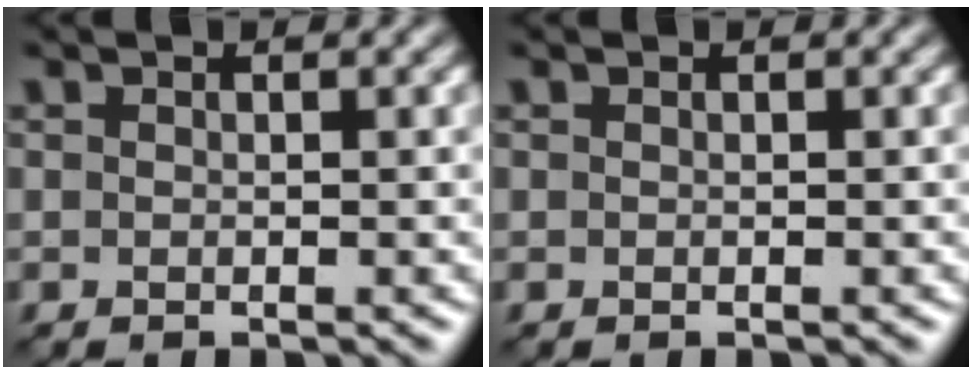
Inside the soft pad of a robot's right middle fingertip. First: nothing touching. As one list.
[{"total": 0.0}]